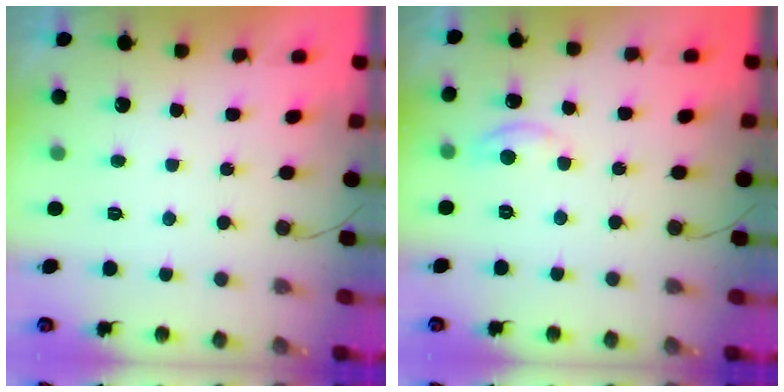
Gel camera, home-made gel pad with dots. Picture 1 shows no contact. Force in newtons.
{"total": 5.5, "press": 5.4, "slide": 0.8}